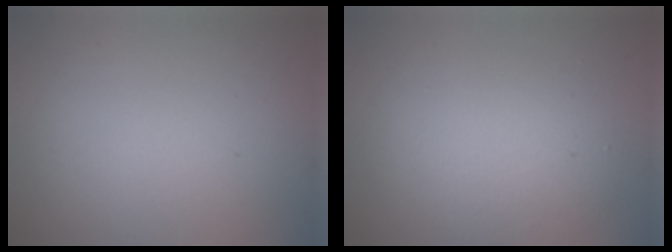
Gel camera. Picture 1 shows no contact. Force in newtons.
{"total": 2.5, "press": 2.5, "slide": 0.4}